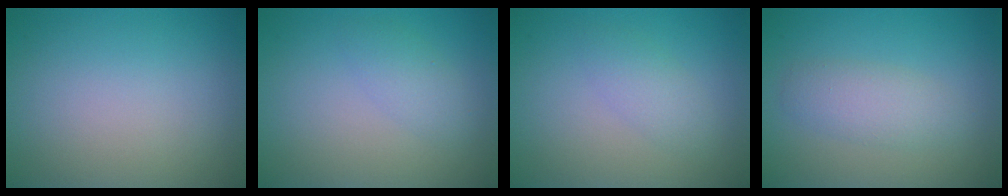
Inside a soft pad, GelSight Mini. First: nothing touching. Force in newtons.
{"total": 1.9, "press": 1.9, "slide": 0.0}
{"total": 1.9, "press": 1.9, "slide": 0.2}
{"total": 2.7, "press": 2.7, "slide": 0.2}